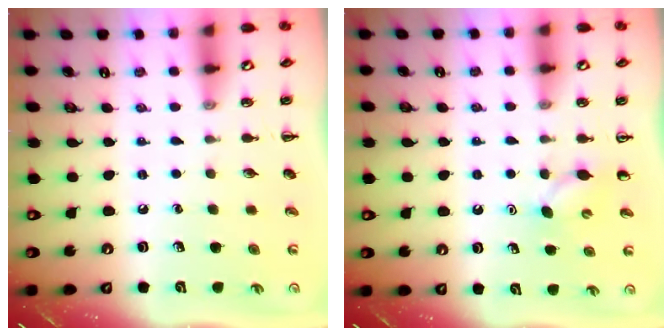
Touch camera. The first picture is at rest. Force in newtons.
{"total": 4.0, "press": 3.8, "slide": 1.1}